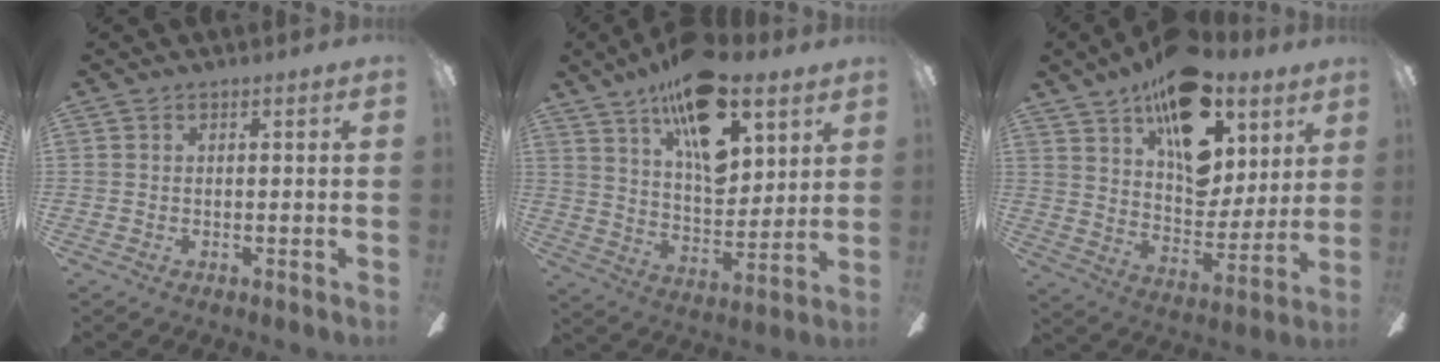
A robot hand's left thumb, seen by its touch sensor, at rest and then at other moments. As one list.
[{"total": 20.2, "force": [12.1, 9.5, 13.1], "torque": [-0.200, -0.060, 0.206]}, {"total": 21.3, "force": [13.1, 11.8, 12.0], "torque": [-0.179, -0.076, 0.230]}]